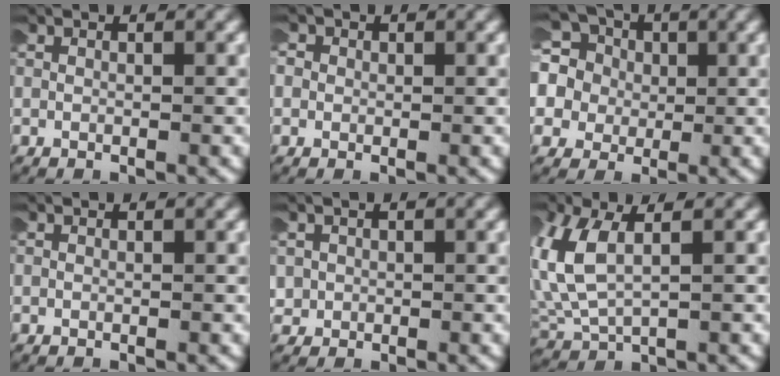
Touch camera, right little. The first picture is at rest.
{"total": 2.2, "force": [0.1, 2.1, 0.5], "torque": [-0.019, 0.006, -0.008]}
{"total": 11.1, "force": [0.5, 10.3, 4.0], "torque": [-0.140, -0.019, -0.007]}
{"total": 0.0}
{"total": 2.1, "force": [-0.1, 2.0, 0.3], "torque": [-0.026, -0.001, -0.004]}
{"total": 5.1, "force": [1.4, 3.2, 3.7], "torque": [-0.112, -0.005, 0.038]}